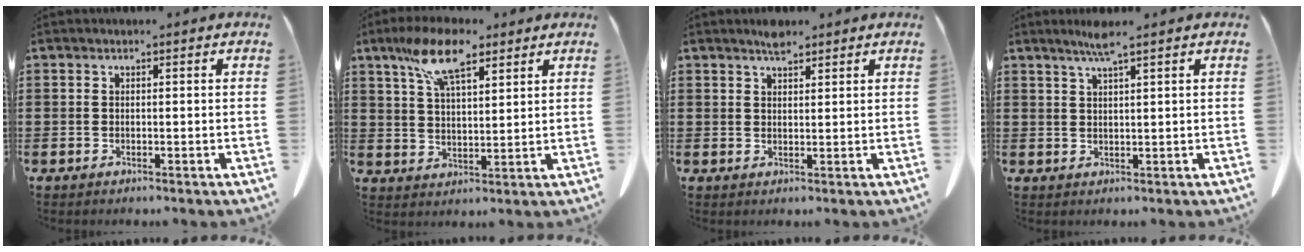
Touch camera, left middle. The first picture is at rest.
{"total": 10.1, "force": [6.6, 3.4, 6.8], "torque": [-0.142, -0.005, 0.120]}
{"total": 2.4, "force": [2.1, 0.6, 0.9], "torque": [-0.021, 0.000, 0.040]}
{"total": 3.2, "force": [2.3, -0.1, 2.2], "torque": [-0.049, 0.000, 0.042]}